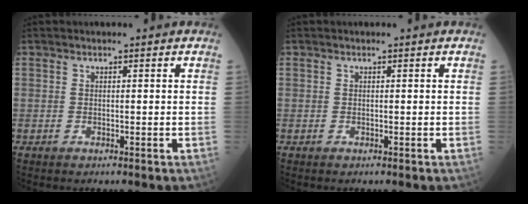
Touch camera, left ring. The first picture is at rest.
{"total": 0.0}